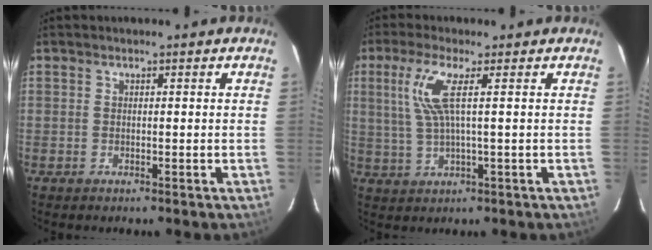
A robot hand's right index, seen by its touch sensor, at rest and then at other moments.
{"total": 6.7, "force": [1.9, 0.2, 6.5], "torque": [-0.135, 0.000, 0.046]}